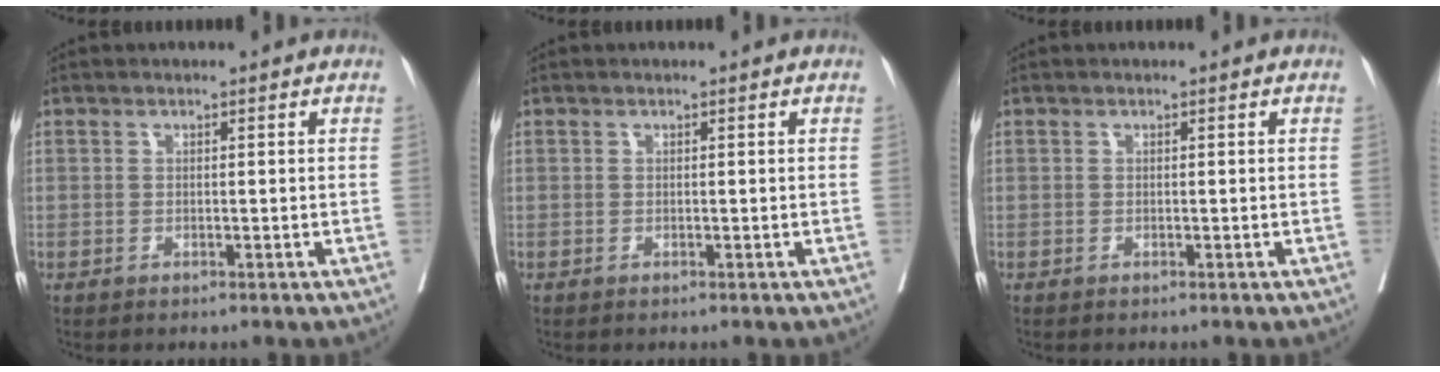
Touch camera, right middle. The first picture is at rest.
{"total": 0.0}
{"total": 0.0}